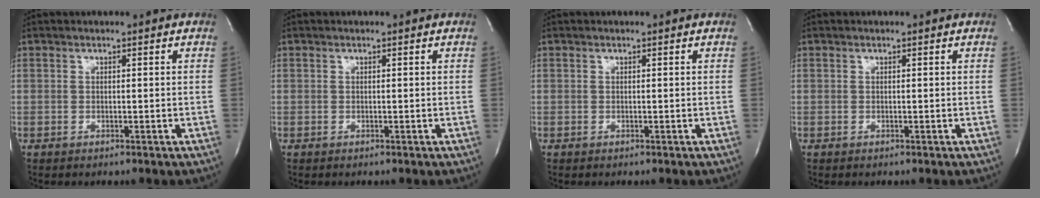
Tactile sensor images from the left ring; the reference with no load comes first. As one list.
[{"total": 0.0}, {"total": 0.0}, {"total": 0.0}]